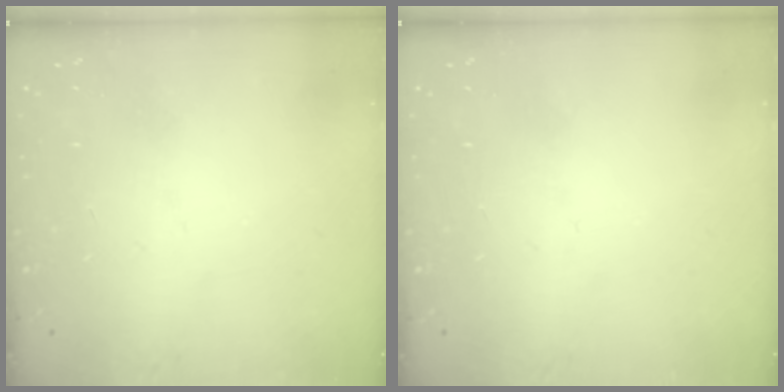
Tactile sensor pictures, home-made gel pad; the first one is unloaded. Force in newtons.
{"total": 0.0}